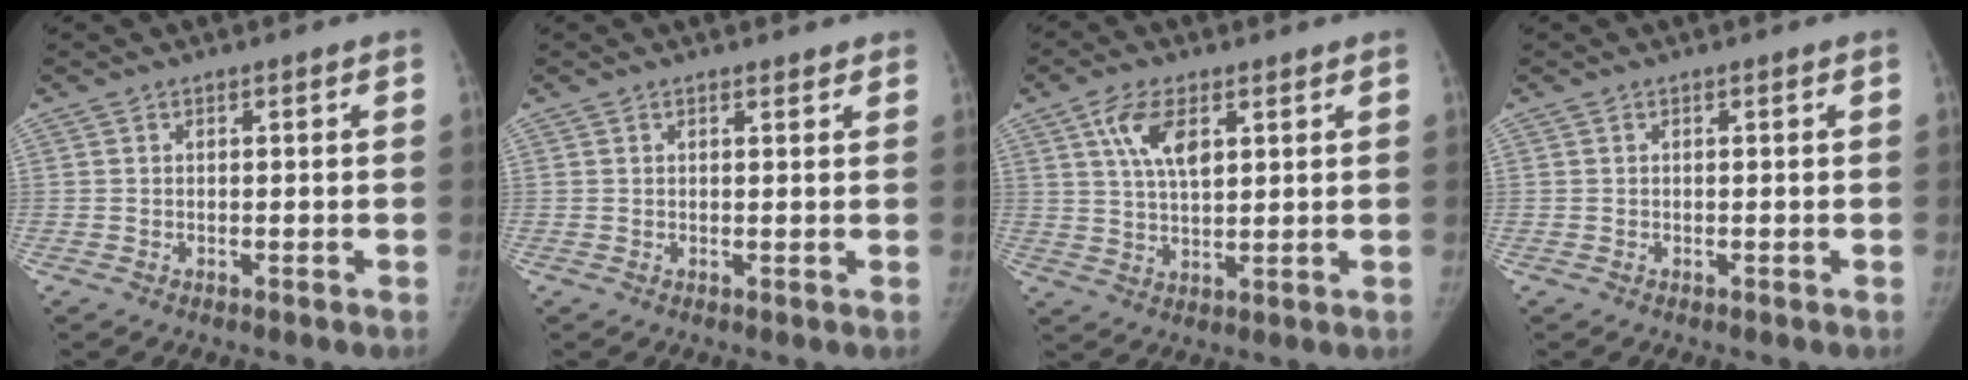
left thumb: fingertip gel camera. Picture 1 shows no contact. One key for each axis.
{"total": 1.4, "fx": 1.2, "fy": 0.5, "fz": 0.5, "tx": -0.002, "ty": -0.005, "tz": 0.015}
{"total": 8.0, "fx": 3.5, "fy": 3.8, "fz": 6.1, "tx": -0.107, "ty": -0.011, "tz": 0.067}
{"total": 0.0}